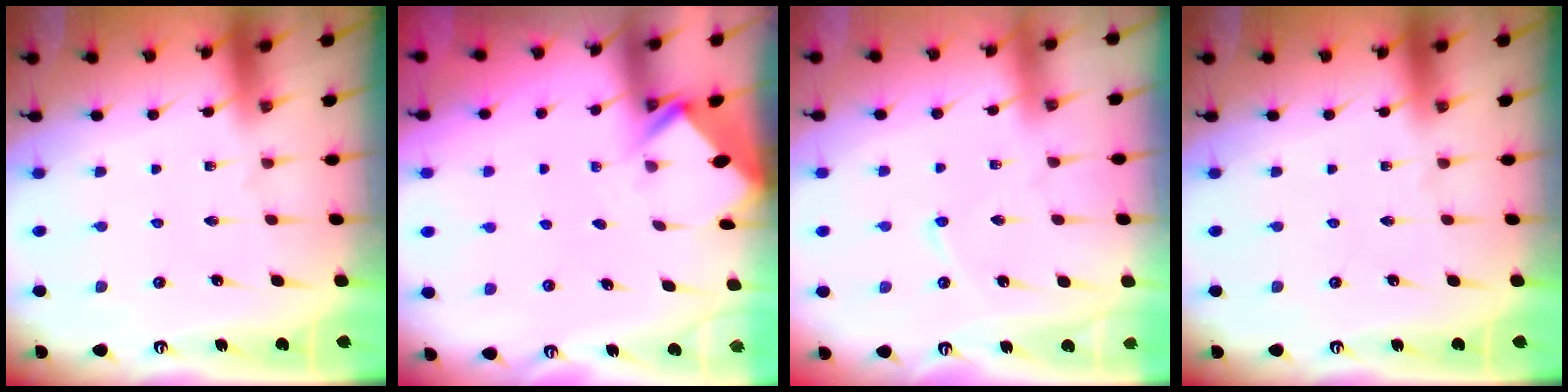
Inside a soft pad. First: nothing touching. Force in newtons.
{"total": 2.7, "press": 2.7, "slide": 0.2}
{"total": 4.0, "press": 4.0, "slide": 0.4}
{"total": 0.0}